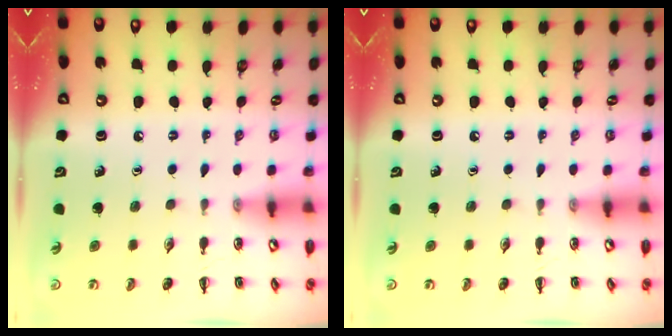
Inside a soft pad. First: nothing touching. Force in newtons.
{"total": 0.0}